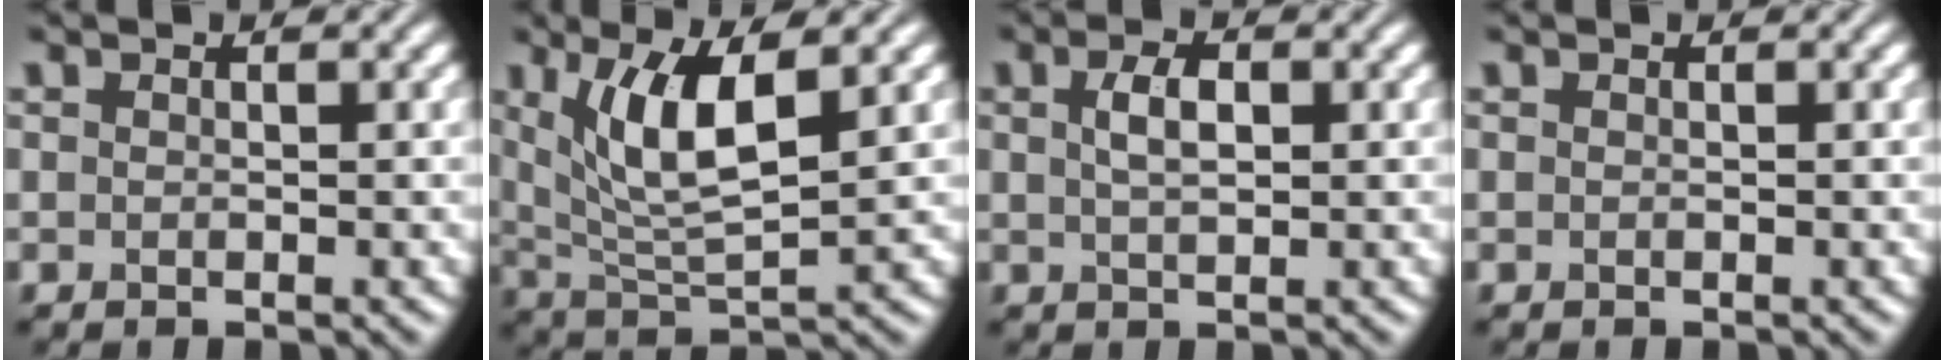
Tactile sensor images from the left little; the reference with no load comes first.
{"total": 6.5, "force": [2.4, 2.0, 5.7], "torque": [-0.112, -0.009, 0.051]}
{"total": 2.6, "force": [0.6, 1.3, 2.2], "torque": [-0.046, 0.003, 0.012]}
{"total": 0.0}